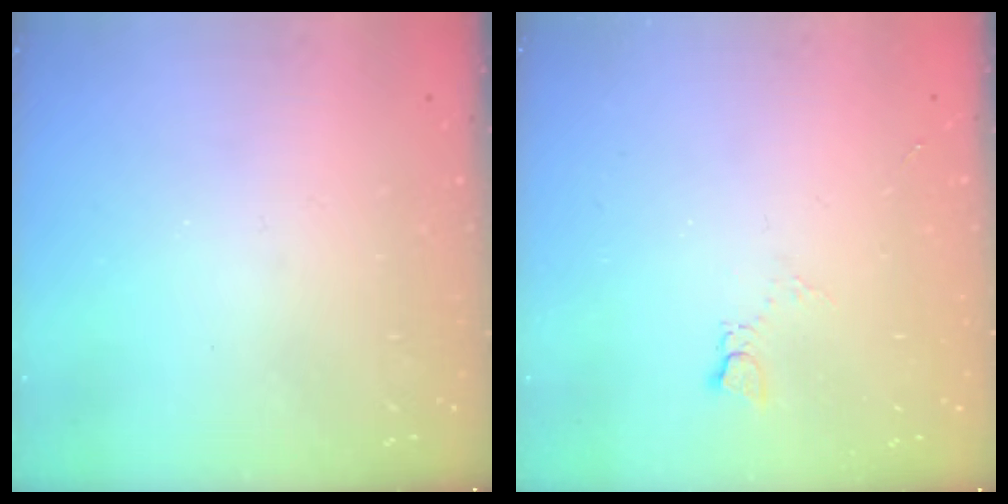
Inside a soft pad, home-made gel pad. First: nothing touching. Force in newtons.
{"total": 2.5, "press": 2.5, "slide": 0.4}